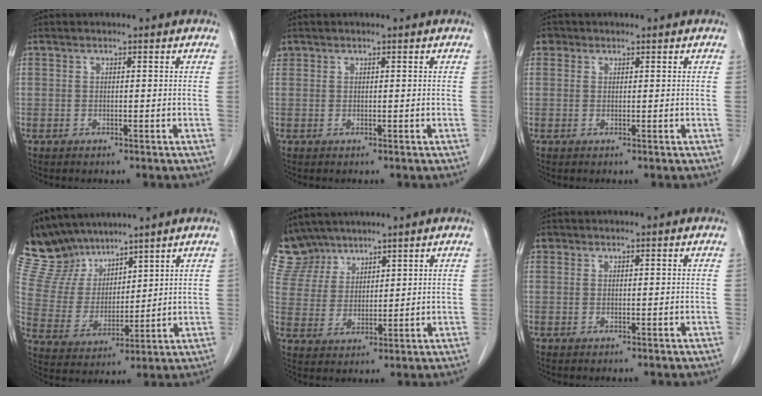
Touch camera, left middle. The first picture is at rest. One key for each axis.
{"total": 0.8, "fx": 0.5, "fy": 0.6, "fz": 0.0, "tx": 0.002, "ty": 0.013, "tz": 0.010}
{"total": 1.2, "fx": 0.6, "fy": 1.1, "fz": 0.1, "tx": 0.007, "ty": 0.006, "tz": 0.006}
{"total": 11.5, "fx": 10.4, "fy": 4.3, "fz": 2.2, "tx": -0.062, "ty": 0.018, "tz": 0.216}
{"total": 8.6, "fx": 7.6, "fy": 4.0, "fz": 0.2, "tx": -0.010, "ty": 0.010, "tz": 0.162}
{"total": 0.5, "fx": 0.3, "fy": 0.5, "fz": 0.0, "tx": 0.002, "ty": 0.003, "tz": 0.004}